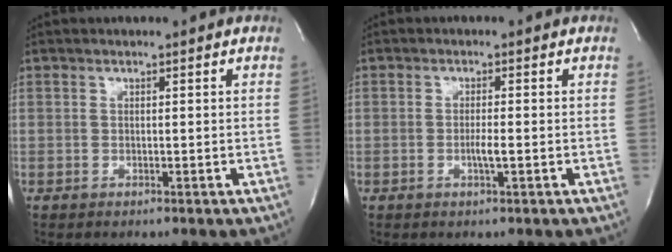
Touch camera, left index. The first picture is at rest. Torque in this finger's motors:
{"motor_torque": [0.55, -0.13, 0.04, 0.02]}